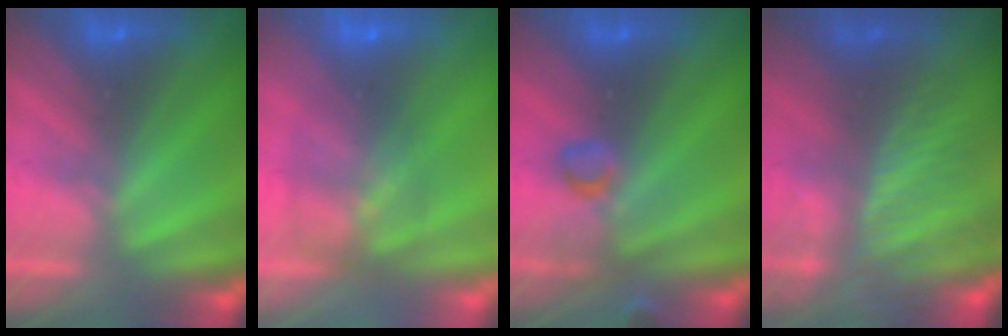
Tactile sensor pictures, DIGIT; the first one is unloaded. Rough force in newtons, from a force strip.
{"total": 7.2}
{"total": 2.8}
{"total": 4.2}